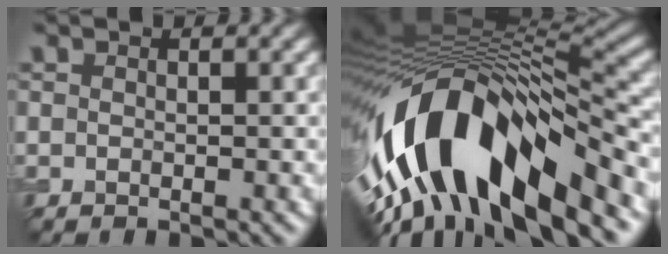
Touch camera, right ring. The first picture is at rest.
{"total": 15.7, "force": [-6.2, 6.5, 12.9], "torque": [-0.234, 0.010, -0.095]}